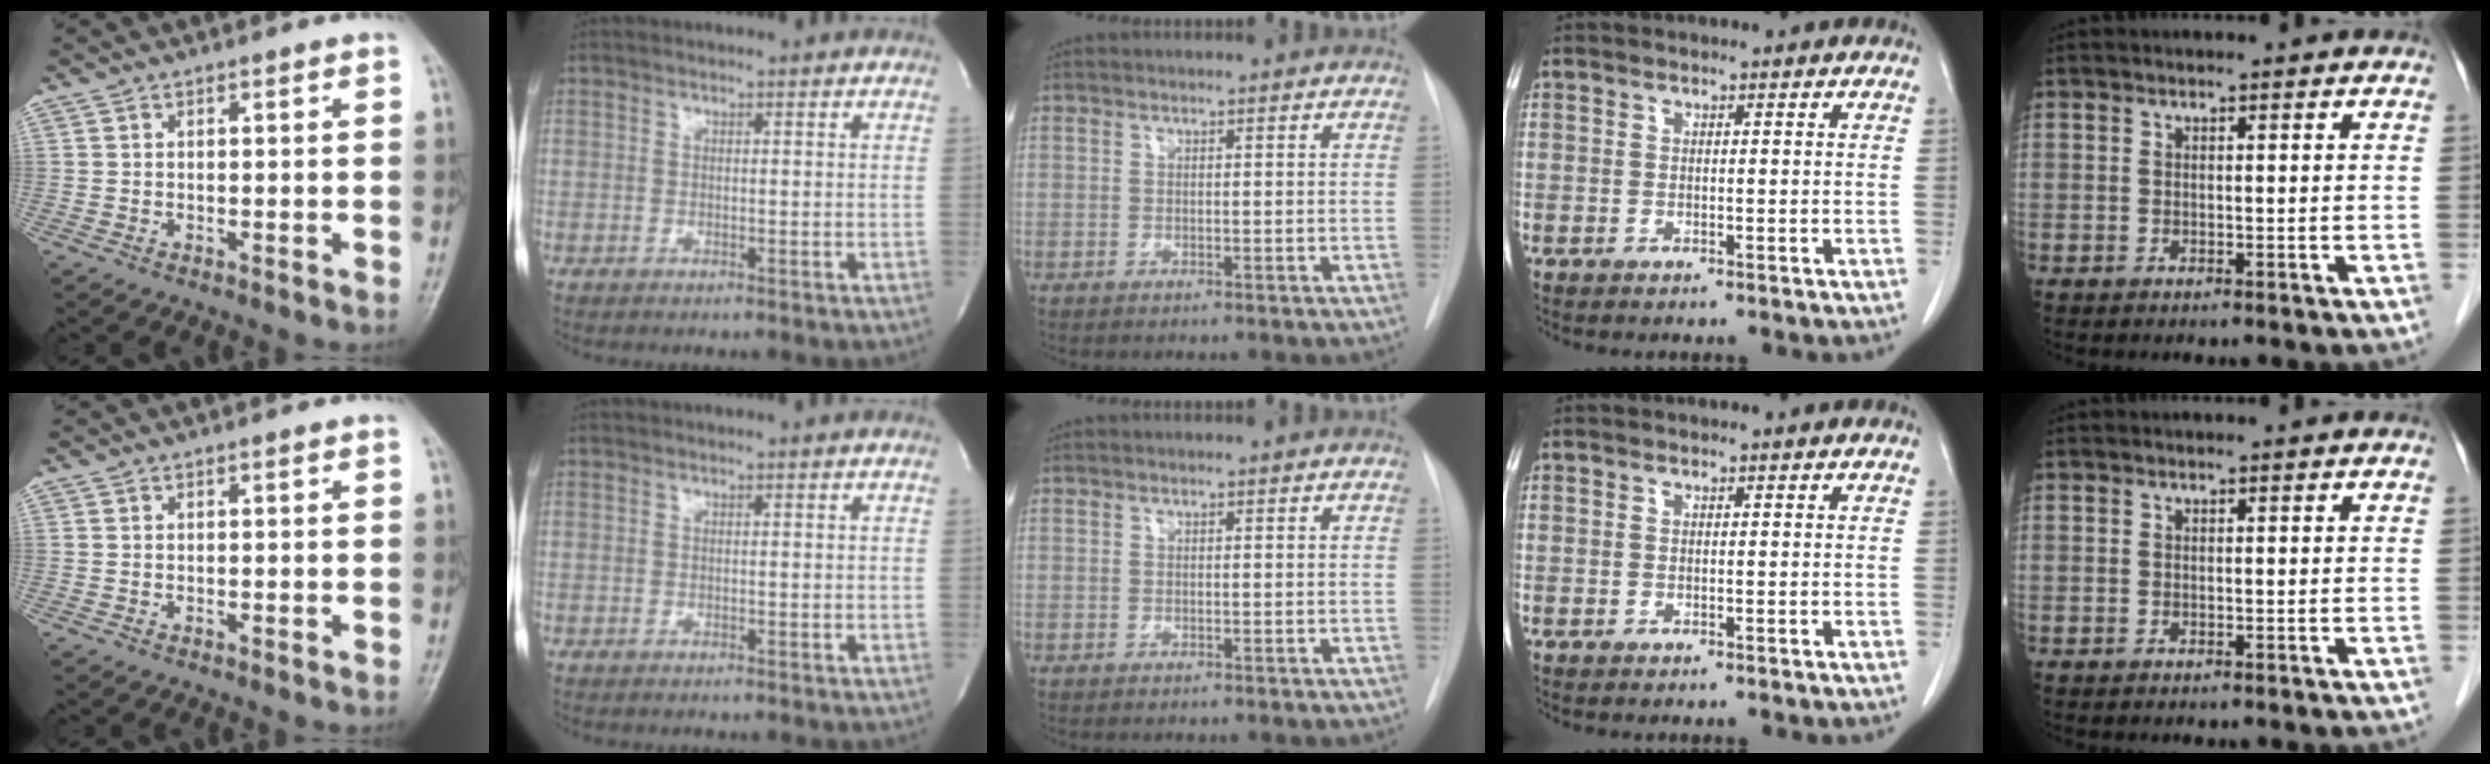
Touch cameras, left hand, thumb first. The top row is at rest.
{}